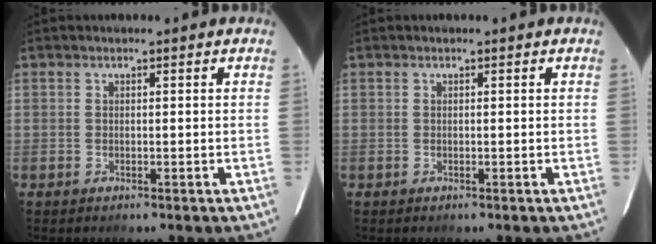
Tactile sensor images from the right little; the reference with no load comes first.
{"total": 0.0}